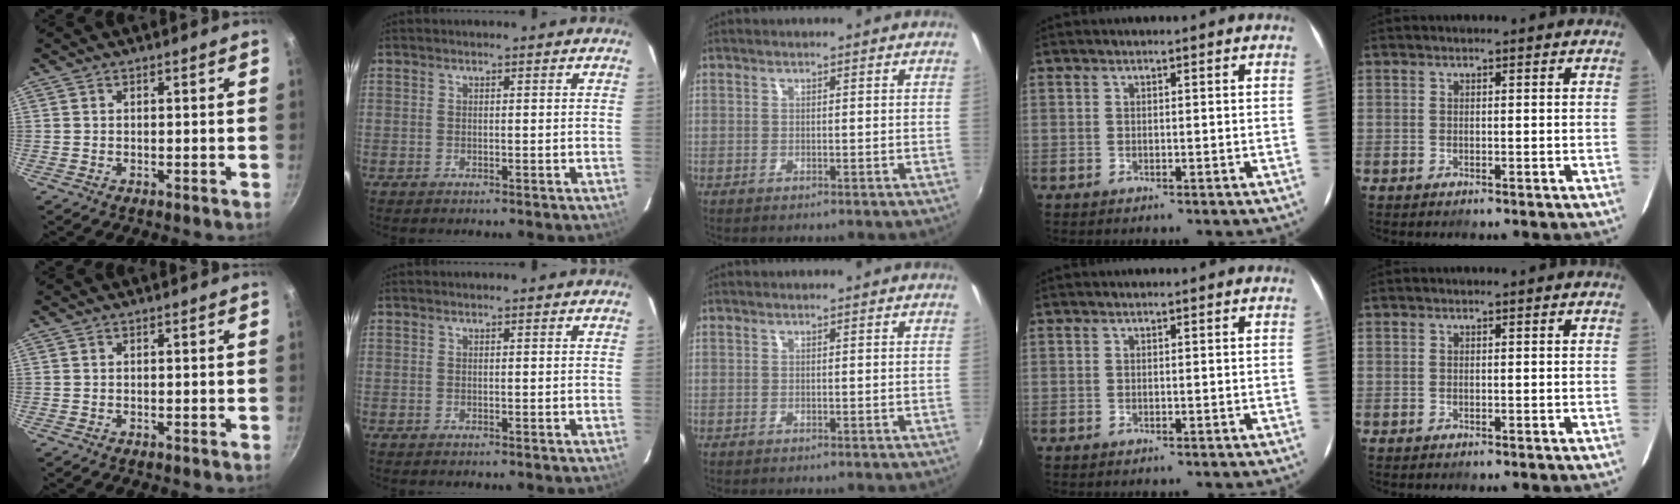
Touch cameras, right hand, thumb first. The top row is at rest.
{}